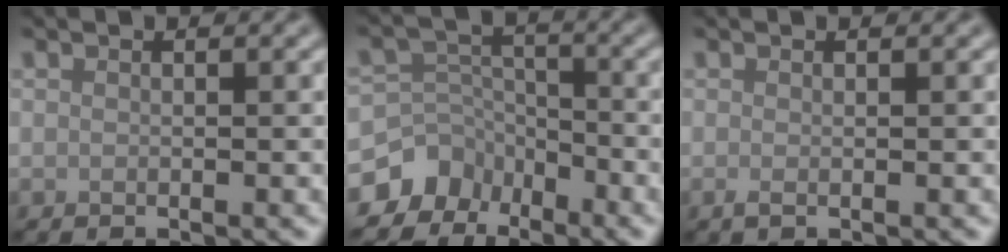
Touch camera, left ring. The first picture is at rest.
{"total": 8.5, "force": [-5.9, 5.9, 1.3], "torque": [-0.009, -0.009, -0.107]}
{"total": 0.6, "force": [-0.1, 0.1, 0.5], "torque": [-0.011, -0.003, -0.002]}